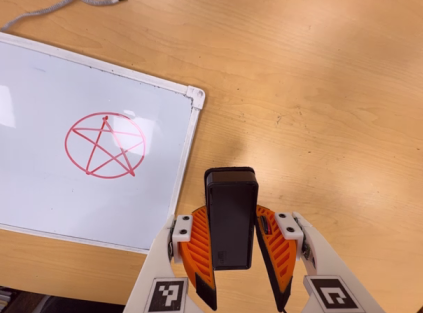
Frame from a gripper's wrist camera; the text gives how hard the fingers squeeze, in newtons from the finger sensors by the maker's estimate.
{"total": 6.6, "left": 5.3, "right": 8.0}